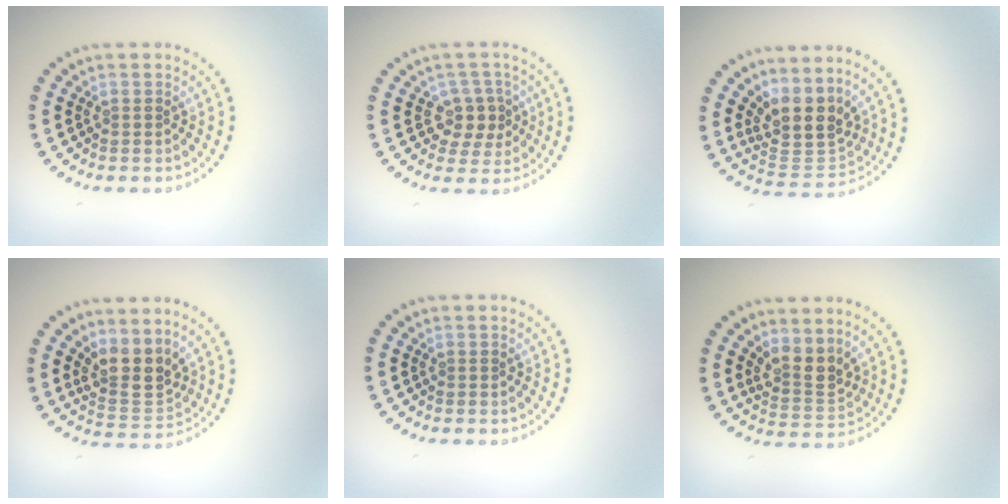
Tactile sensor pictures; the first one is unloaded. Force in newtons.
{"total": 2.9, "press": 2.6, "slide": 1.3}
{"total": 4.3, "press": 3.4, "slide": 2.6}
{"total": 3.6, "press": 3.1, "slide": 1.9}
{"total": 0.0}
{"total": 2.9, "press": 2.3, "slide": 1.7}